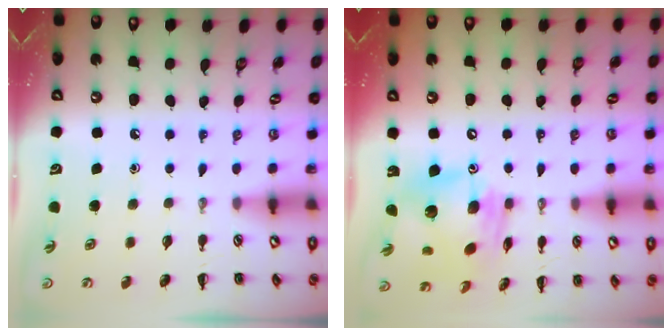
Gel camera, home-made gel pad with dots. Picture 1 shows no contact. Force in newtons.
{"total": 14.0, "press": 13.4, "slide": 3.9}